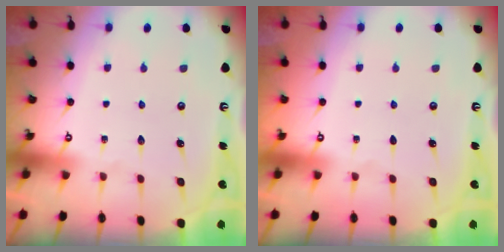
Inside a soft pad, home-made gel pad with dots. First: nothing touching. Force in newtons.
{"total": 0.0}